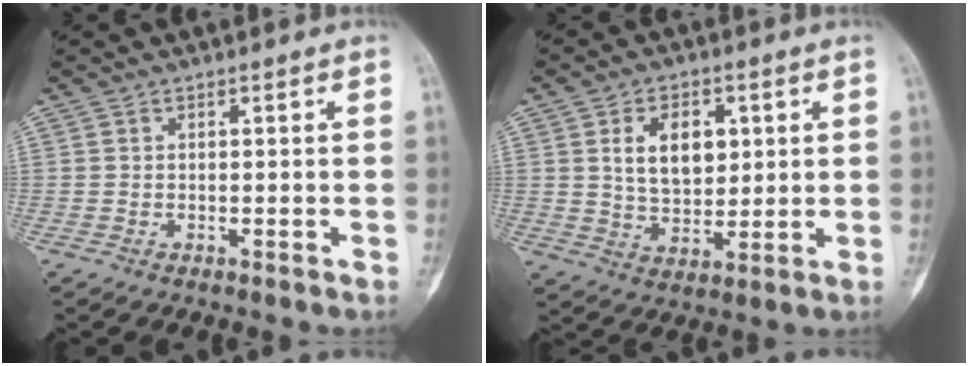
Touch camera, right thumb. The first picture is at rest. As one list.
[{"total": 10.2, "force": [2.7, 6.6, 7.3], "torque": [-0.095, -0.013, 0.055]}]